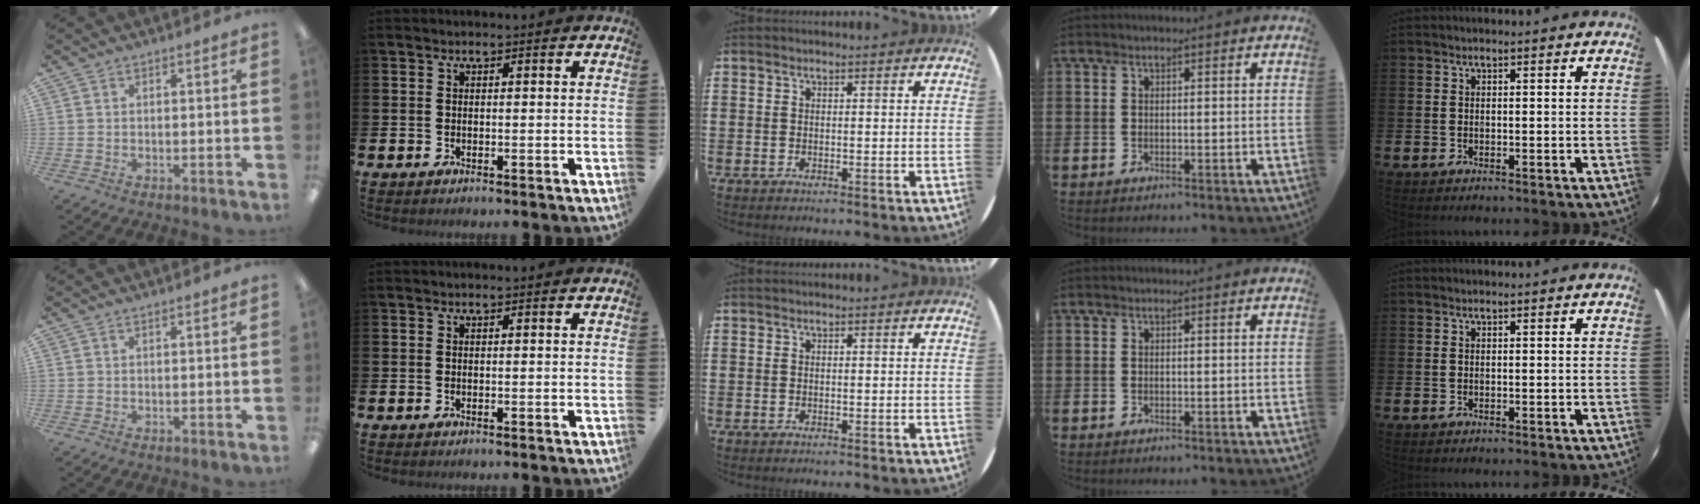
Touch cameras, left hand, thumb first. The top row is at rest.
{}